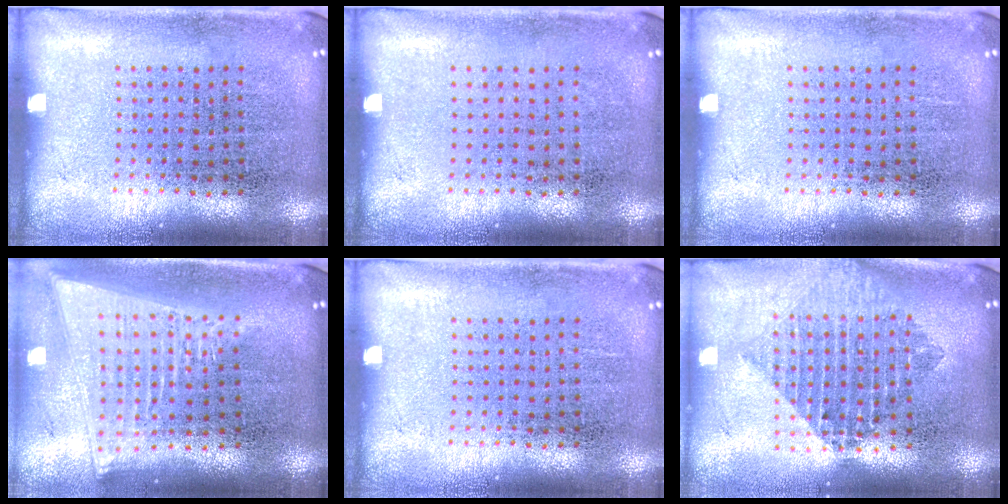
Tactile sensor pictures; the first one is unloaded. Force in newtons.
{"total": 0.0}
{"total": 0.0}
{"total": 2.0, "press": 1.7, "slide": 1.1}
{"total": 0.0}
{"total": 2.1, "press": 1.6, "slide": 1.3}